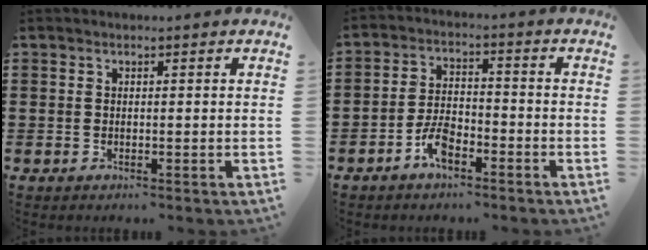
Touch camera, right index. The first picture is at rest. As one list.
[{"total": 5.2, "force": [-3.1, 2.3, 3.5], "torque": [-0.085, 0.003, -0.065]}]